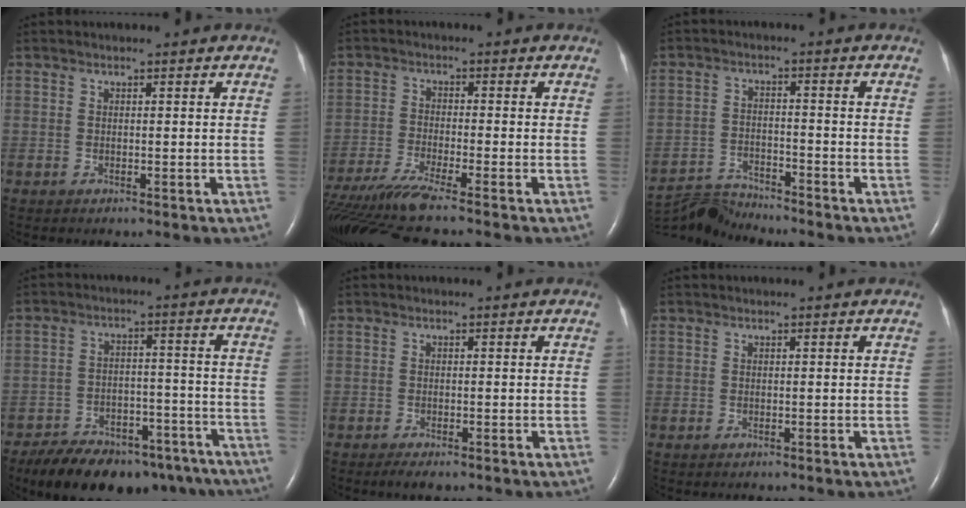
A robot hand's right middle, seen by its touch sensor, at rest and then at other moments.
{"total": 11.7, "force": [-9.7, -0.6, 6.5], "torque": [-0.124, -0.023, -0.171]}
{"total": 6.4, "force": [-6.3, -0.6, -0.9], "torque": [0.005, -0.005, -0.116]}
{"total": 20.3, "force": [-16.1, 8.8, 8.7], "torque": [-0.121, 0.015, -0.216]}
{"total": 1.8, "force": [-1.2, 0.4, 1.2], "torque": [-0.025, -0.006, -0.019]}
{"total": 0.0}